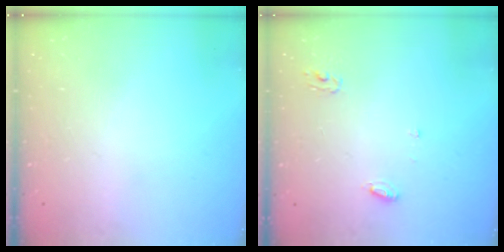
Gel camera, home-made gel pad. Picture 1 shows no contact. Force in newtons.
{"total": 4.9, "press": 4.9, "slide": 0.3}